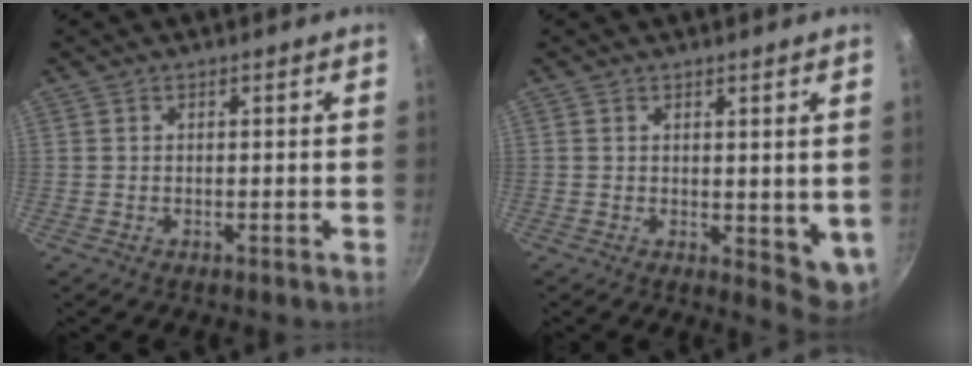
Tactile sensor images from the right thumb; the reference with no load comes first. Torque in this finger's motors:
{"motor_torque": [-0.05, 0.62, 0.26, -0.16, -0.01]}